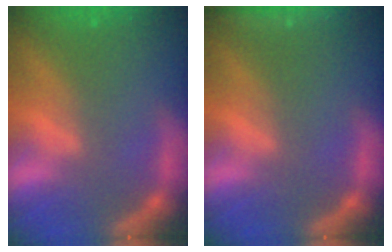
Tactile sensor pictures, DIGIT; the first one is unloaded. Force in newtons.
{"total": 5.0}